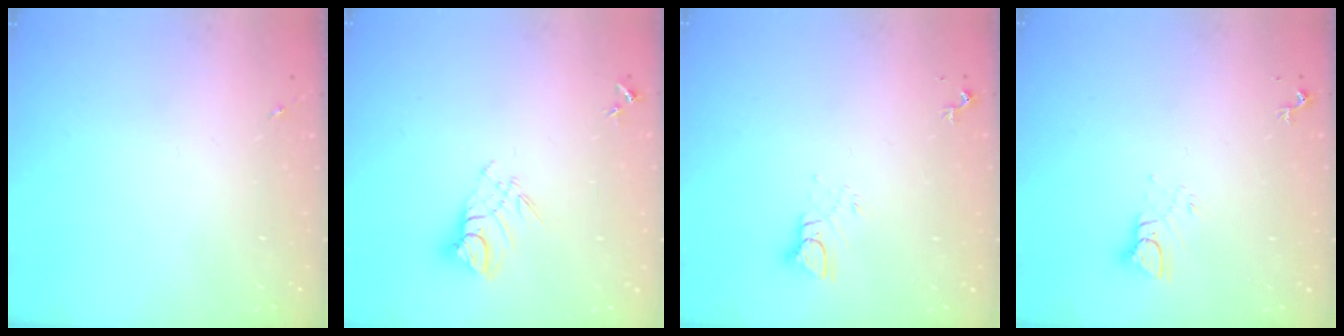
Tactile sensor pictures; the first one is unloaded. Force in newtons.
{"total": 8.8, "press": 8.7, "slide": 0.7}
{"total": 3.9, "press": 3.9, "slide": 0.3}
{"total": 3.9, "press": 3.9, "slide": 0.3}